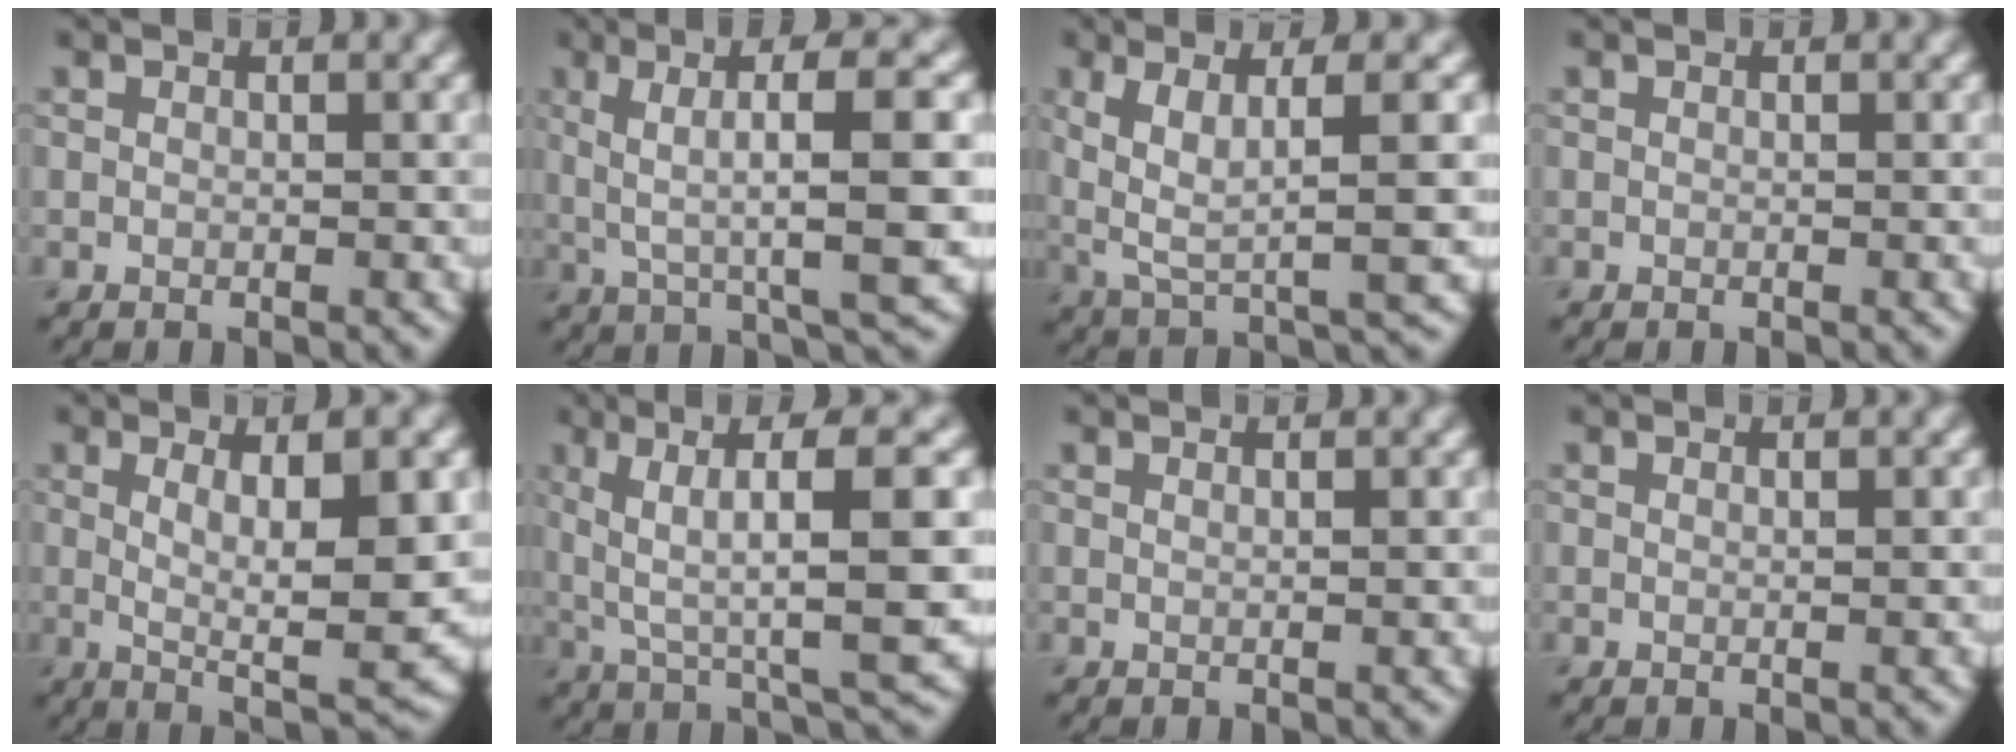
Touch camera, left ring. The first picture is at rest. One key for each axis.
{"total": 8.7, "fx": 1.0, "fy": 1.7, "fz": 8.4, "tx": -0.132, "ty": 0.010, "tz": 0.019}
{"total": 6.7, "fx": 1.2, "fy": 1.6, "fz": 6.4, "tx": -0.119, "ty": 0.003, "tz": 0.024}
{"total": 0.0}
{"total": 8.2, "fx": 0.4, "fy": 1.9, "fz": 8.0, "tx": -0.122, "ty": -0.004, "tz": 0.009}
{"total": 9.9, "fx": 1.8, "fy": 2.3, "fz": 9.5, "tx": -0.151, "ty": 0.006, "tz": 0.036}
{"total": 0.9, "fx": 0.5, "fy": 0.4, "fz": 0.7, "tx": -0.004, "ty": -0.001, "tz": -0.003}
{"total": 1.0, "fx": 0.3, "fy": 0.4, "fz": 0.8, "tx": -0.006, "ty": 0.002, "tz": -0.003}